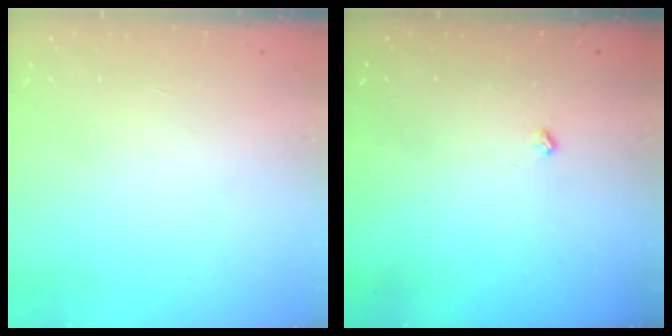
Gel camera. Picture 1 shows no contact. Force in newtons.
{"total": 2.5, "press": 2.4, "slide": 0.5}